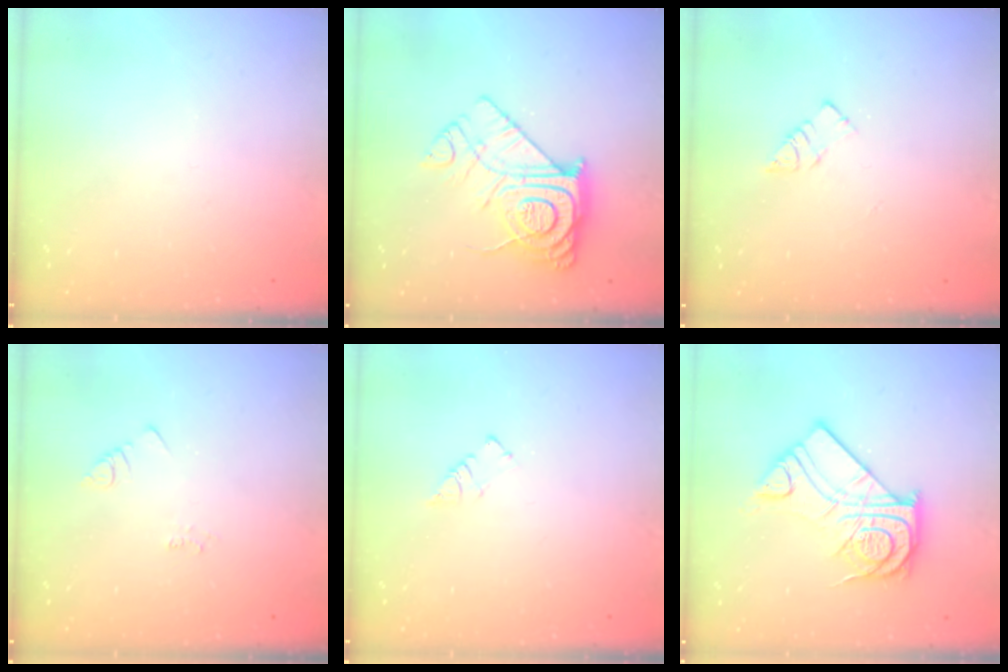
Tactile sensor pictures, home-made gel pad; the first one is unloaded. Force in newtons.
{"total": 16.4, "press": 16.3, "slide": 1.7}
{"total": 5.1, "press": 5.1, "slide": 0.2}
{"total": 2.2, "press": 2.1, "slide": 0.4}
{"total": 2.9, "press": 2.9, "slide": 0.4}
{"total": 16.6, "press": 16.5, "slide": 1.4}